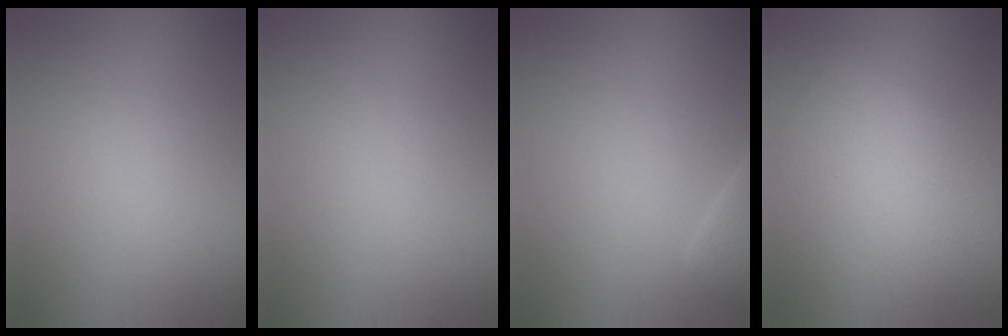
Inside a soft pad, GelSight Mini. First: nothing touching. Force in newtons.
{"total": 0.0}
{"total": 1.6, "press": 1.6, "slide": 0.2}
{"total": 12.2, "press": 12.2, "slide": 0.7}